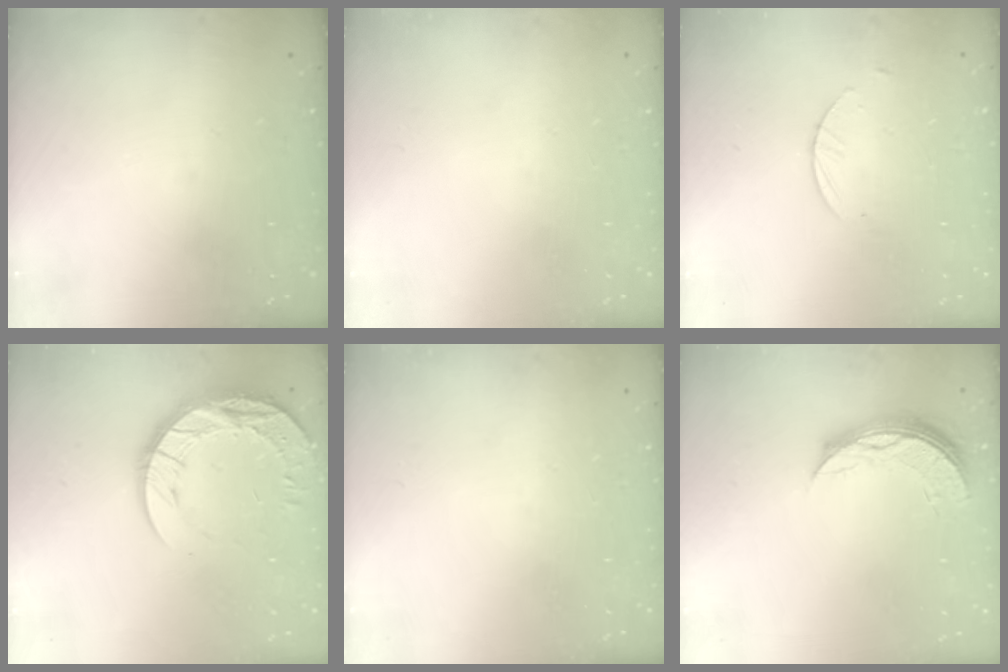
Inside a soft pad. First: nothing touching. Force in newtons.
{"total": 0.0}
{"total": 2.1, "press": 2.1, "slide": 0.2}
{"total": 17.9, "press": 17.8, "slide": 1.4}
{"total": 0.0}
{"total": 8.8, "press": 8.7, "slide": 0.6}